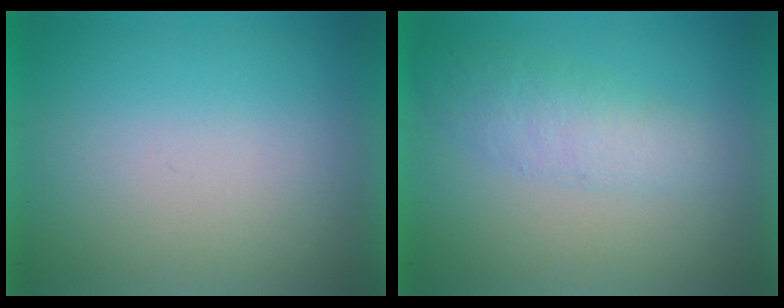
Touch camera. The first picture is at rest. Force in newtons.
{"total": 2.2}